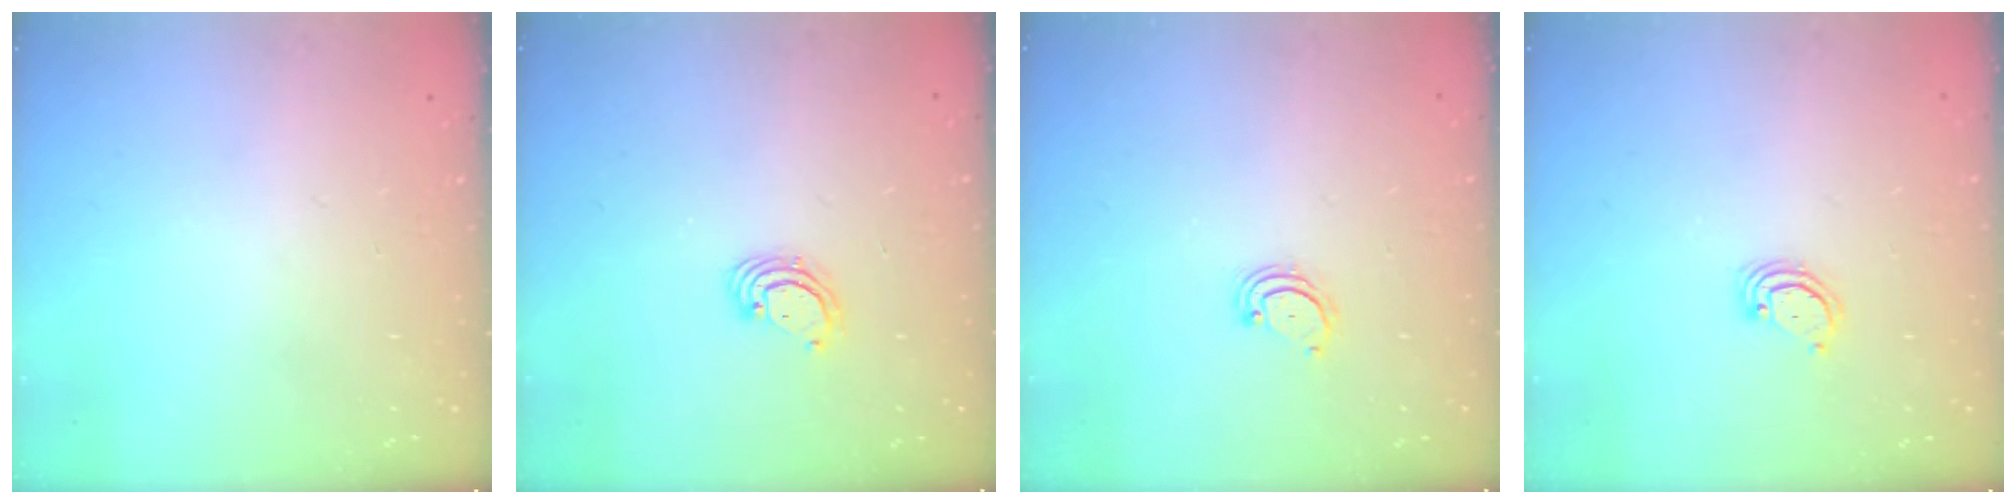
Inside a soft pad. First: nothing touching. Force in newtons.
{"total": 3.5, "press": 3.5, "slide": 0.2}
{"total": 2.8, "press": 2.8, "slide": 0.3}
{"total": 2.9, "press": 2.9, "slide": 0.2}